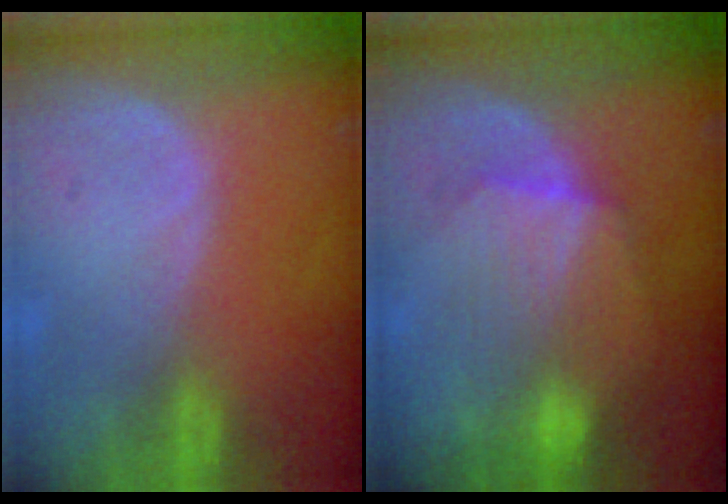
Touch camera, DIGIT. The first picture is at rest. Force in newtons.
{"total": 7.3, "press": 7.3, "slide": 0.2}